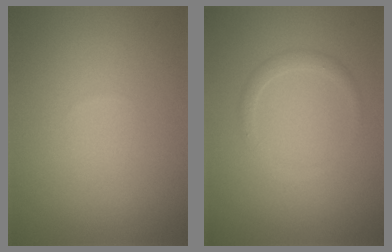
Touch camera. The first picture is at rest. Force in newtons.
{"total": 1.2, "press": 1.2, "slide": 0.2}